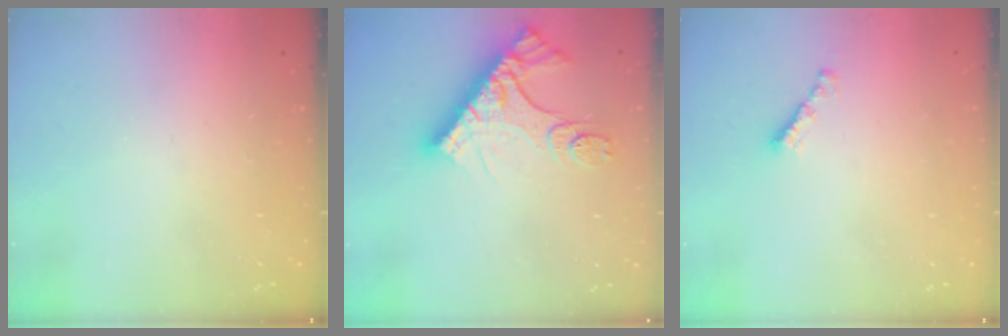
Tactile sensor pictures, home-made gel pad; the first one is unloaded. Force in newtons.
{"total": 14.3, "press": 14.3, "slide": 1.2}
{"total": 2.4, "press": 2.4, "slide": 0.4}